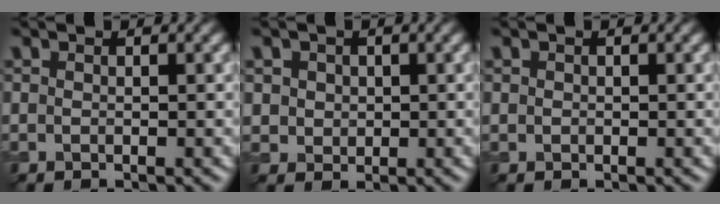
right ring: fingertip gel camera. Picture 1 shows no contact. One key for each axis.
{"total": 2.5, "fx": 1.1, "fy": 2.1, "fz": 0.8, "tx": -0.015, "ty": 0.014, "tz": 0.021}
{"total": 0.0}